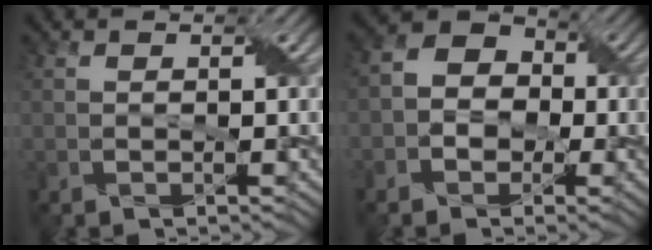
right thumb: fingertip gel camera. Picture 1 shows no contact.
{"total": 6.1, "force": [-1.1, 5.2, 3.0], "torque": [-0.052, 0.009, -0.040]}